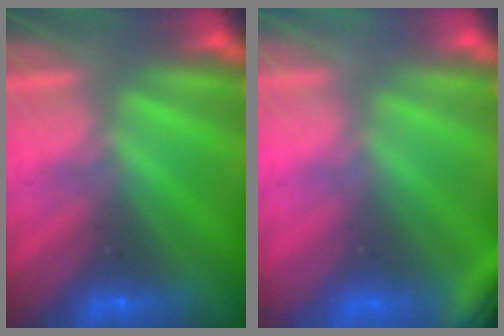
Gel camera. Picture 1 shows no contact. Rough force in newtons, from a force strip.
{"total": 2.9}